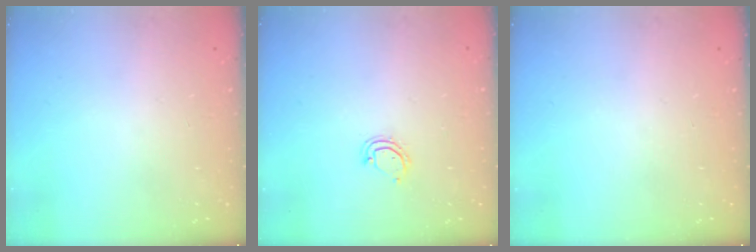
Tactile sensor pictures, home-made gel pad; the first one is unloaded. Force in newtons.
{"total": 4.7, "press": 4.6, "slide": 0.4}
{"total": 0.0}